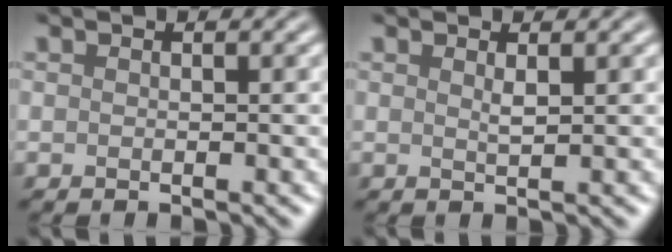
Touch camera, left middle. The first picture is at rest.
{"total": 0.8, "force": [0.5, 0.1, 0.7], "torque": [-0.011, -0.002, 0.009]}